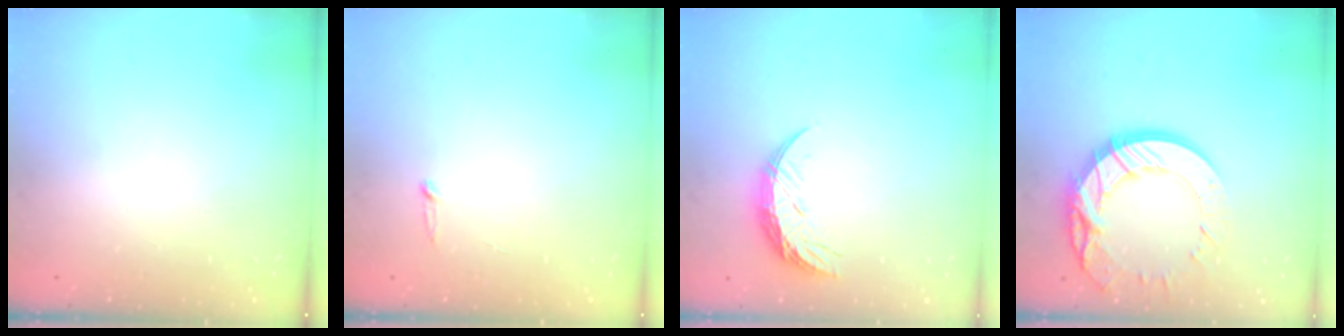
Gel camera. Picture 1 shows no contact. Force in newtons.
{"total": 2.5, "press": 2.5, "slide": 0.2}
{"total": 8.2, "press": 8.2, "slide": 0.8}
{"total": 18.4, "press": 18.3, "slide": 1.9}